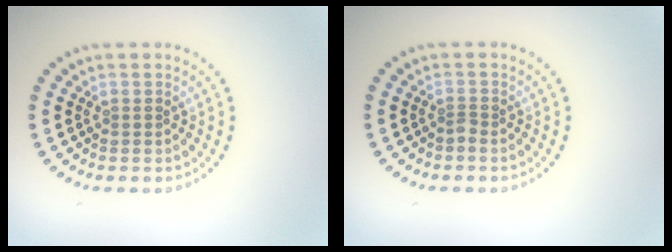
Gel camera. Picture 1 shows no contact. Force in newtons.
{"total": 0.8, "press": 0.5, "slide": 0.6}